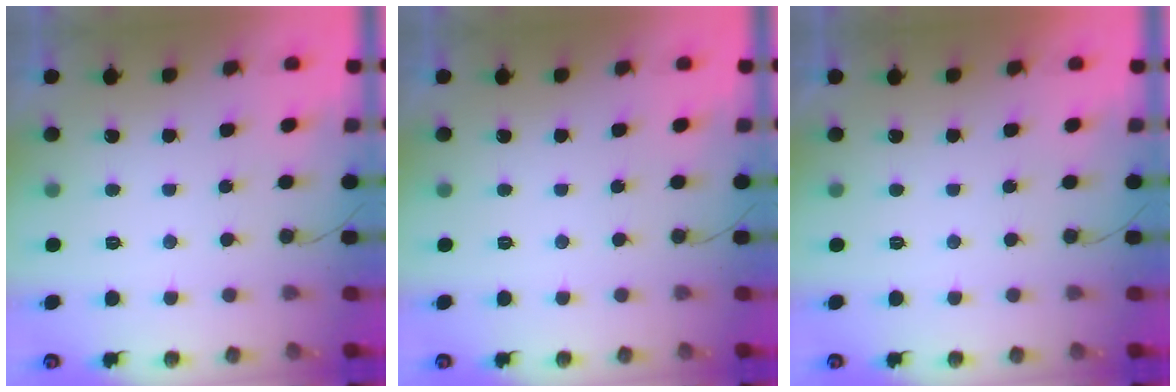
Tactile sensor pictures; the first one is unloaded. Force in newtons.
{"total": 0.0}
{"total": 1.9, "press": 1.9, "slide": 0.0}